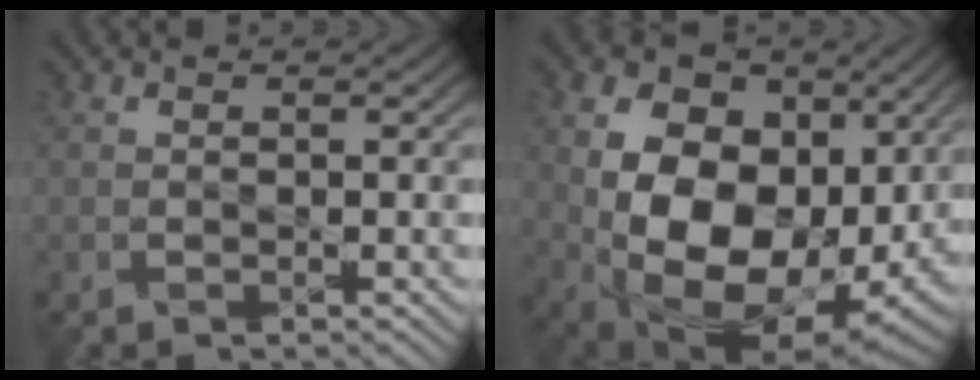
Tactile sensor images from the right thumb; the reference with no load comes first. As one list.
[{"total": 18.0, "force": [0.8, 12.7, 12.7], "torque": [-0.227, -0.020, 0.033]}]